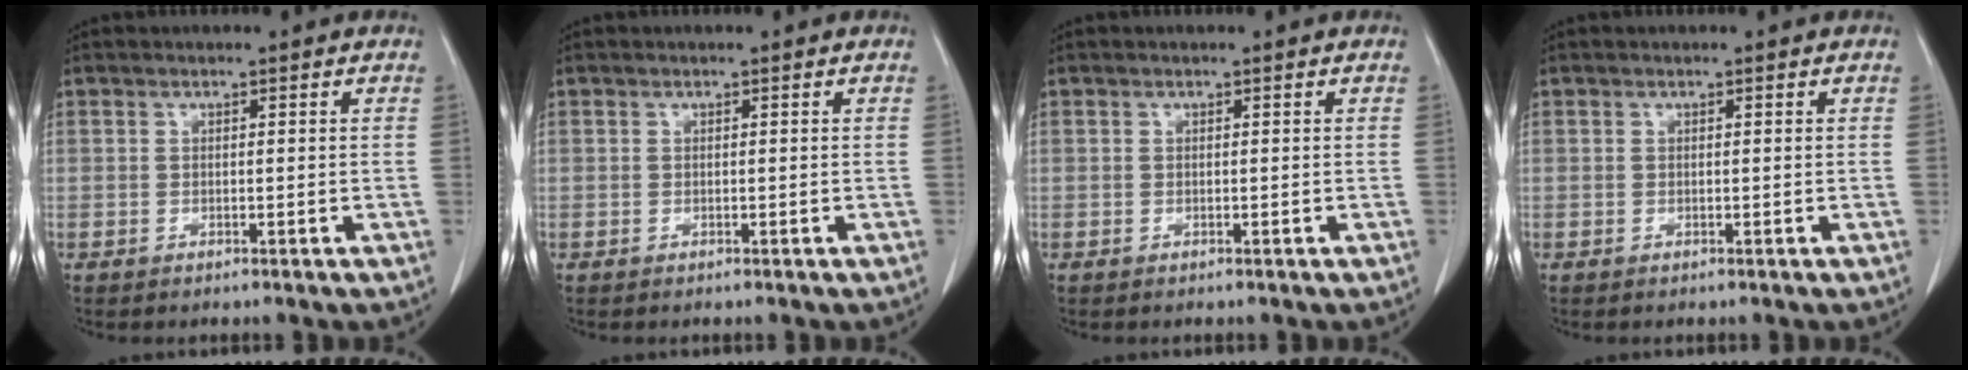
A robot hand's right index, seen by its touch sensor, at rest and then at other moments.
{"total": 0.0}
{"total": 0.0}
{"total": 0.0}